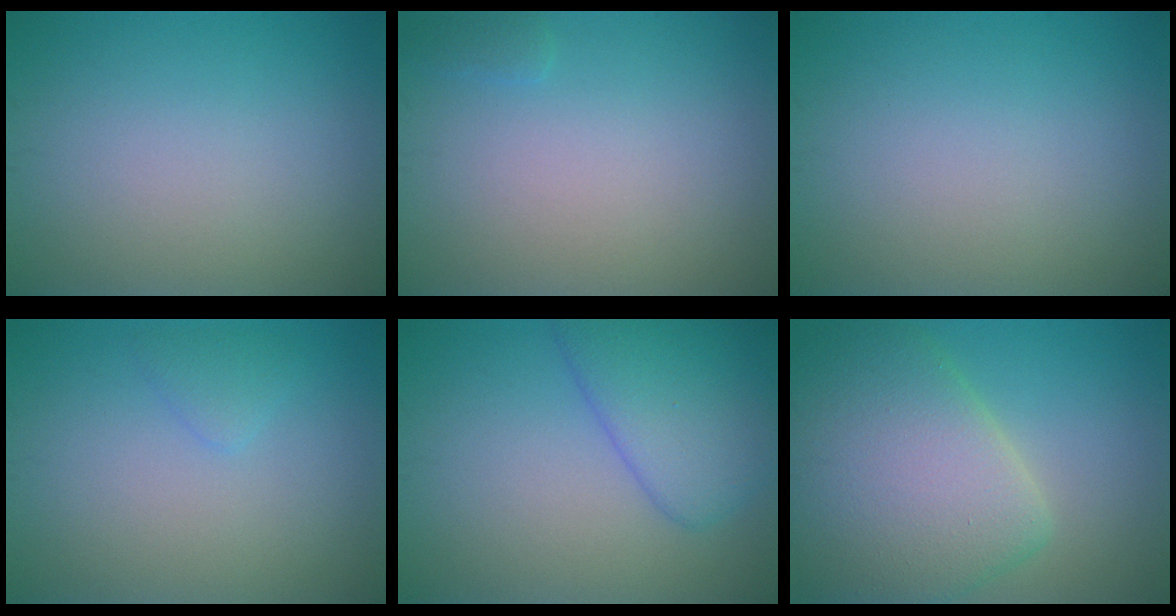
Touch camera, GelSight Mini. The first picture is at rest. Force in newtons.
{"total": 0.7, "press": 0.7, "slide": 0.0}
{"total": 0.0}
{"total": 1.2, "press": 1.1, "slide": 0.1}
{"total": 5.3, "press": 5.3, "slide": 0.1}
{"total": 9.4, "press": 9.3, "slide": 0.6}